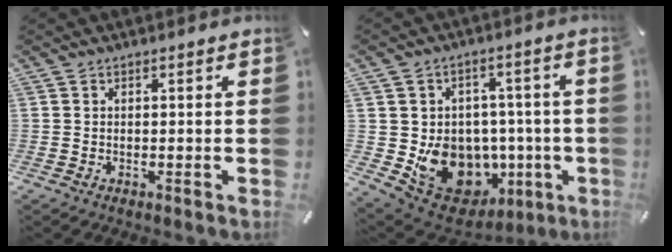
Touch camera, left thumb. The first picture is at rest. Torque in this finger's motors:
{"motor_torque": [2.22, 2.78, 0.49, 0.17, 0.24]}